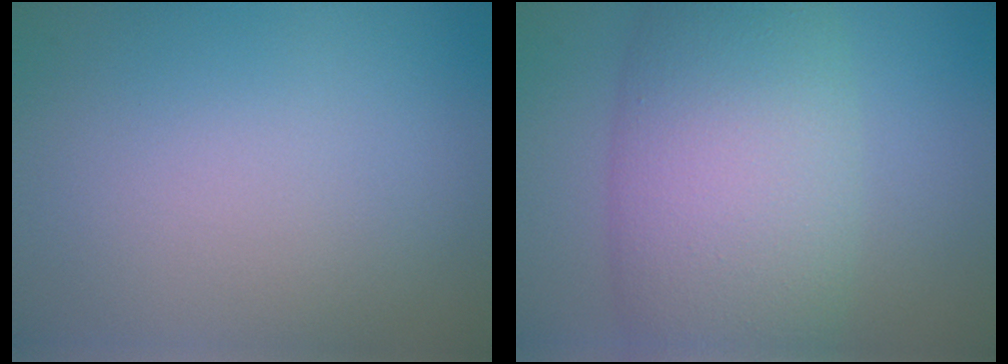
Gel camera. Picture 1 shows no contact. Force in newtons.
{"total": 9.6, "press": 9.6, "slide": 0.4}